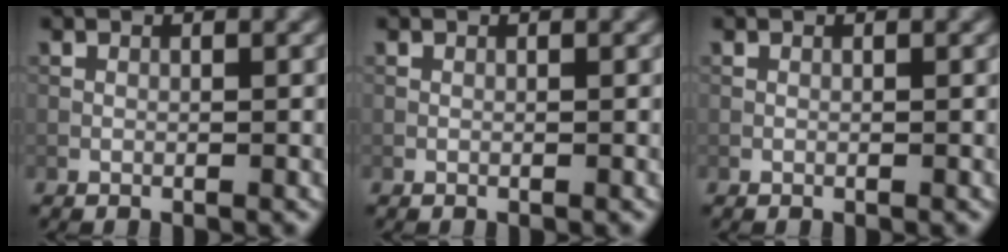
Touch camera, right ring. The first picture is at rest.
{"total": 0.0}
{"total": 0.0}